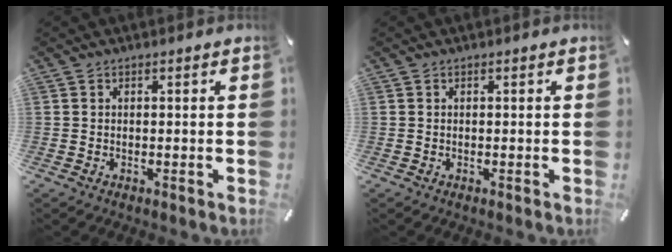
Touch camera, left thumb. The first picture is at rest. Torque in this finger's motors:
{"motor_torque": [0.00, 0.00, 0.00, 0.00, 0.00]}